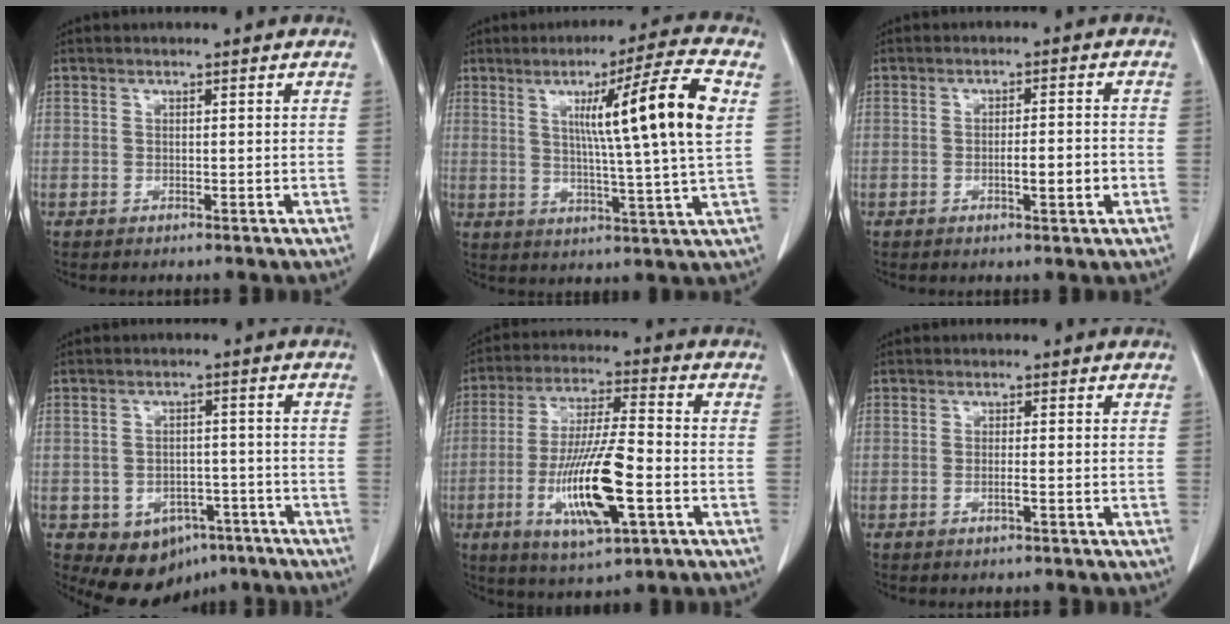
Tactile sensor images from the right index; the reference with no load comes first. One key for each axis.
{"total": 14.4, "fx": 3.7, "fy": -1.7, "fz": 13.8, "tx": -0.211, "ty": 0.001, "tz": 0.054}
{"total": 4.2, "fx": -1.3, "fy": 0.4, "fz": 4.0, "tx": -0.062, "ty": -0.002, "tz": -0.018}
{"total": 8.5, "fx": -5.0, "fy": 6.0, "fz": 3.4, "tx": -0.044, "ty": 0.017, "tz": -0.060}
{"total": 14.7, "fx": -4.4, "fy": 2.5, "fz": 13.8, "tx": -0.270, "ty": -0.013, "tz": -0.074}
{"total": 1.2, "fx": -0.5, "fy": -0.1, "fz": 1.1, "tx": -0.022, "ty": 0.000, "tz": -0.010}